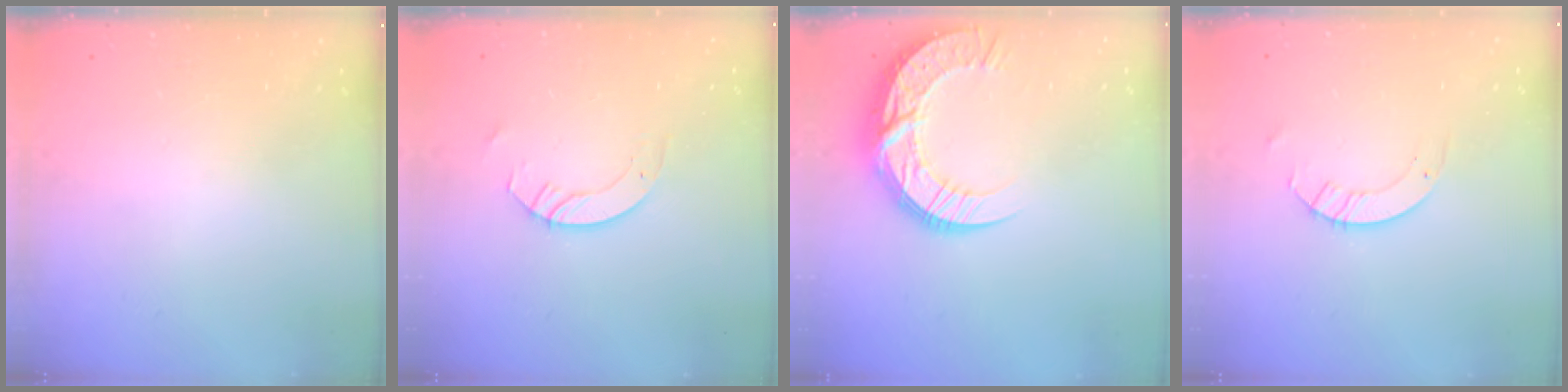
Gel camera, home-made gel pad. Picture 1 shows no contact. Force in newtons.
{"total": 4.8, "press": 4.8, "slide": 0.4}
{"total": 16.6, "press": 16.5, "slide": 1.4}
{"total": 3.7, "press": 3.7, "slide": 0.2}